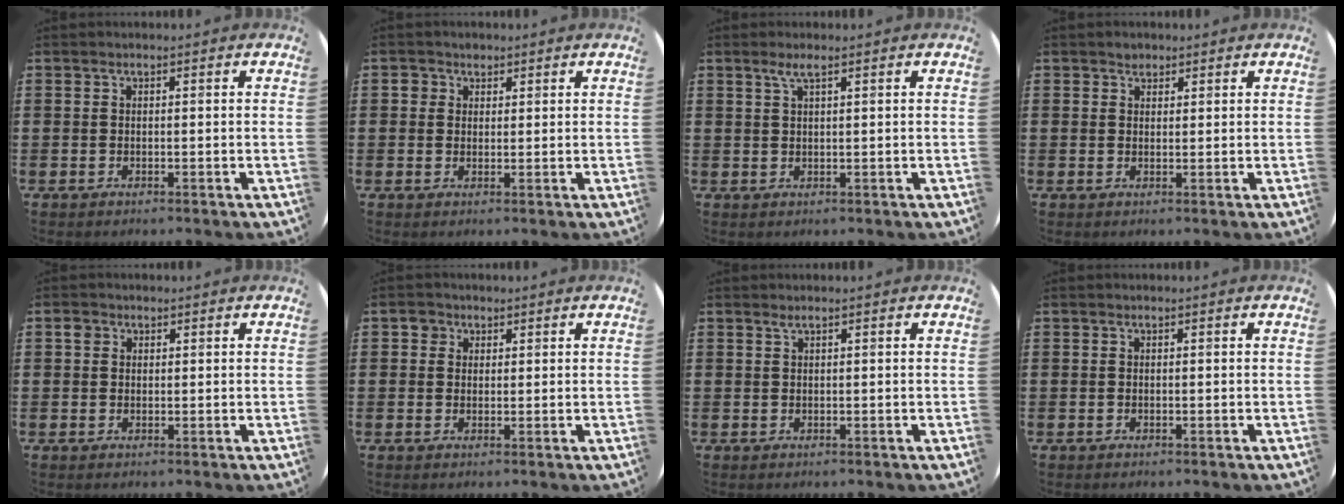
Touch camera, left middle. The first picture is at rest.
{"total": 1.7, "force": [1.1, 1.3, 0.1], "torque": [0.021, -0.005, 0.017]}
{"total": 1.8, "force": [1.1, 0.1, 1.5], "torque": [-0.031, 0.004, 0.018]}
{"total": 1.4, "force": [1.2, 0.8, 0.2], "torque": [0.004, 0.000, 0.022]}
{"total": 1.4, "force": [0.8, 1.0, 0.3], "torque": [0.000, 0.001, 0.014]}
{"total": 1.8, "force": [1.2, 1.3, 0.2], "torque": [0.011, -0.001, 0.020]}
{"total": 0.5, "force": [0.4, -0.1, 0.4], "torque": [-0.006, -0.001, 0.007]}
{"total": 0.0}